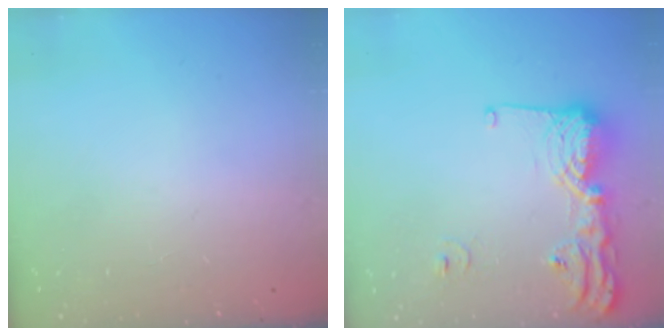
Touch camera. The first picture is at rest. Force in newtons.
{"total": 16.1, "press": 16.1, "slide": 1.2}